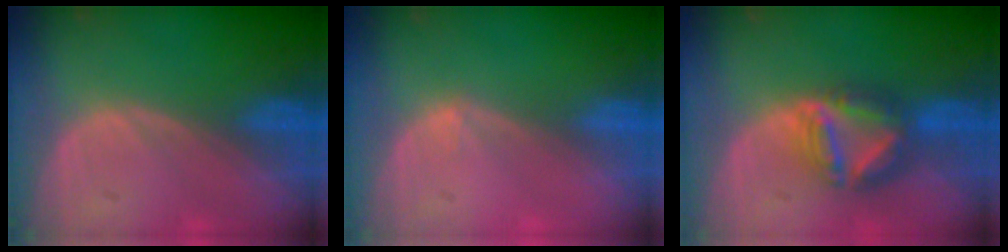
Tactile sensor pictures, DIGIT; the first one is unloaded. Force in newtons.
{"total": 0.6, "press": 0.4, "slide": 0.5}
{"total": 7.6, "press": 6.7, "slide": 3.6}